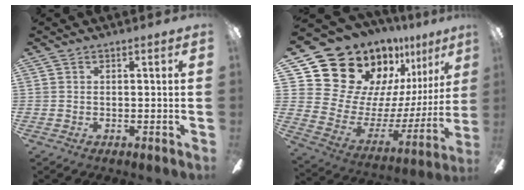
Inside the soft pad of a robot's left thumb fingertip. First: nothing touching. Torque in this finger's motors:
{"motor_torque": [0.54, 0.92, 1.35, -1.42, 0.11]}